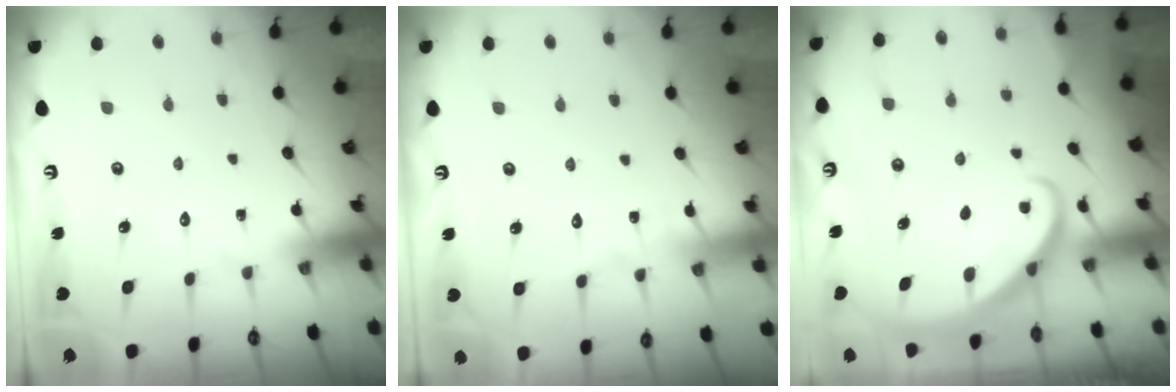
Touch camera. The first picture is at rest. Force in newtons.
{"total": 3.4, "press": 3.4, "slide": 0.4}
{"total": 2.7, "press": 2.7, "slide": 0.2}